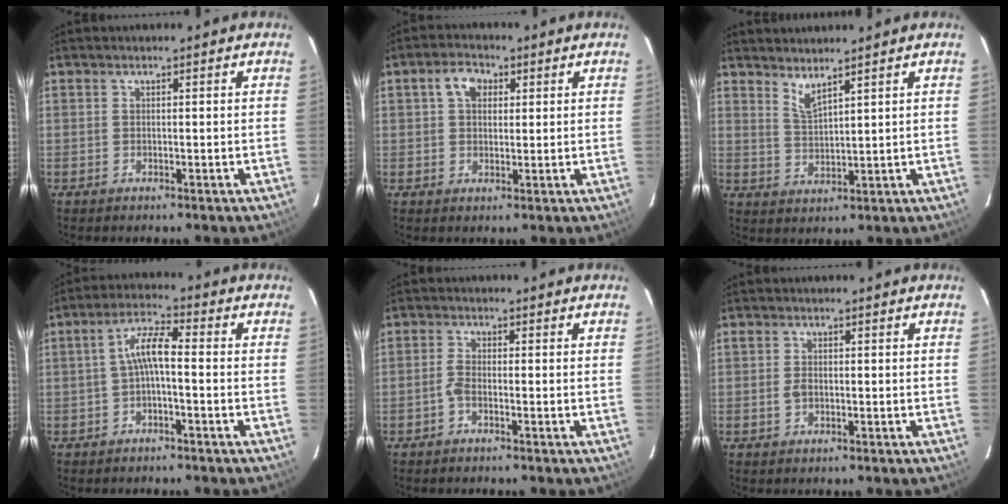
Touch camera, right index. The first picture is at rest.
{"total": 4.6, "force": [1.5, 3.3, 2.8], "torque": [-0.047, 0.018, 0.026]}
{"total": 3.6, "force": [3.1, 0.2, 1.9], "torque": [-0.039, -0.005, 0.058]}
{"total": 5.3, "force": [-1.2, 1.3, 5.0], "torque": [-0.108, 0.018, -0.023]}
{"total": 1.7, "force": [-1.1, 0.5, 1.2], "torque": [-0.034, 0.005, -0.027]}
{"total": 1.6, "force": [-0.3, 1.1, 1.1], "torque": [-0.024, 0.002, -0.007]}